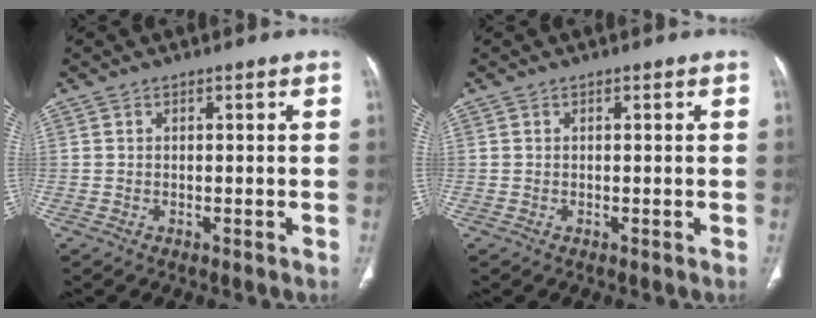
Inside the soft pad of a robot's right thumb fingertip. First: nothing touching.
{"total": 0.0}